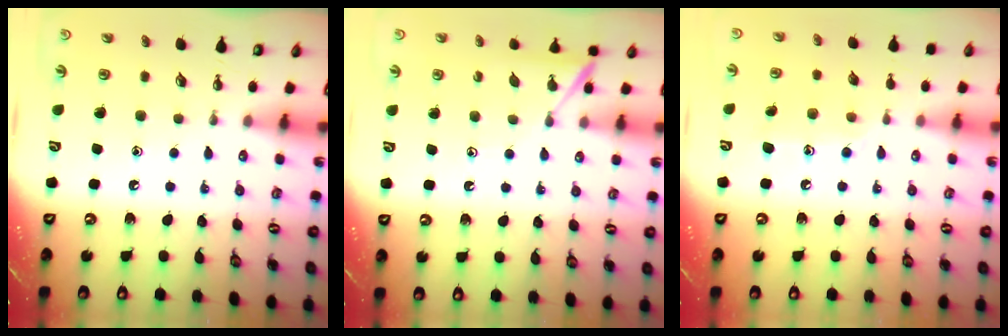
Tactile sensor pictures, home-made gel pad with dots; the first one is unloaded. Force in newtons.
{"total": 5.8, "press": 5.8, "slide": 0.5}
{"total": 8.2, "press": 8.1, "slide": 0.7}